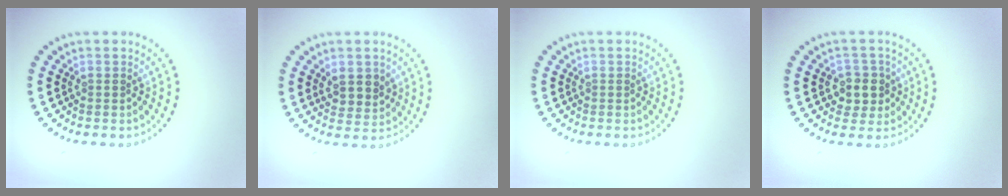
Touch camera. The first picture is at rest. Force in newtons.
{"total": 2.5, "press": 2.3, "slide": 0.8}
{"total": 0.0}
{"total": 2.5, "press": 2.4, "slide": 0.9}